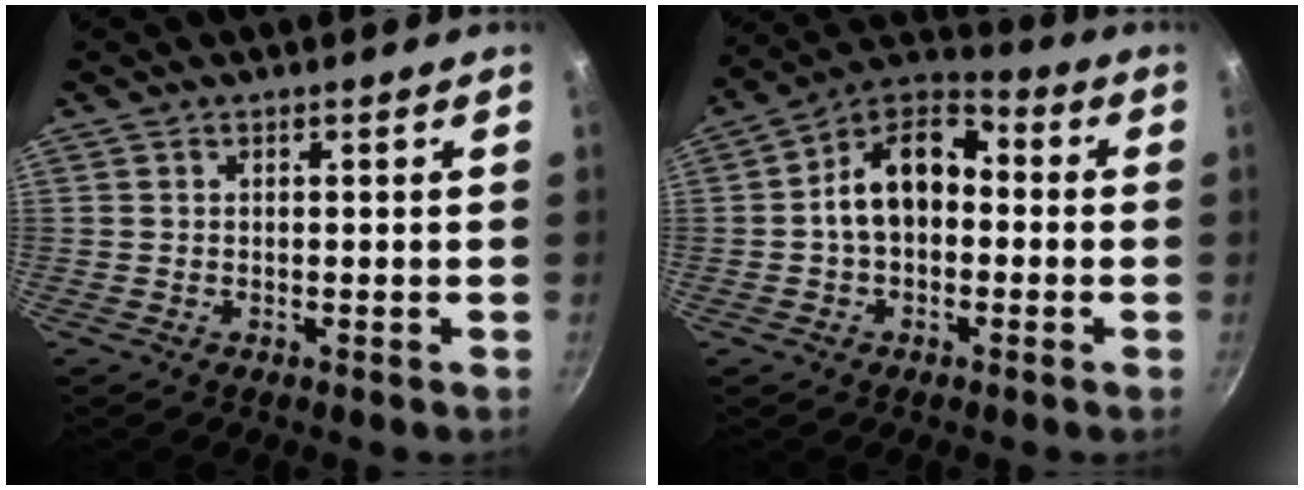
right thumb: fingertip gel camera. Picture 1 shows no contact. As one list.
[{"total": 13.1, "force": [-0.2, 9.1, 9.5], "torque": [-0.124, 0.047, -0.024]}]